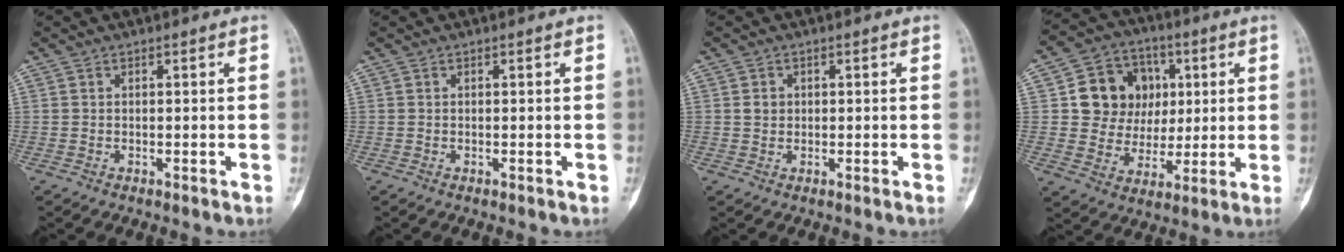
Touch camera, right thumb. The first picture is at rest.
{"total": 0.0}
{"total": 1.6, "force": [0.3, 1.4, 0.7], "torque": [-0.008, 0.002, 0.006]}
{"total": 13.6, "force": [2.9, 11.9, 5.9], "torque": [-0.048, 0.002, 0.054]}